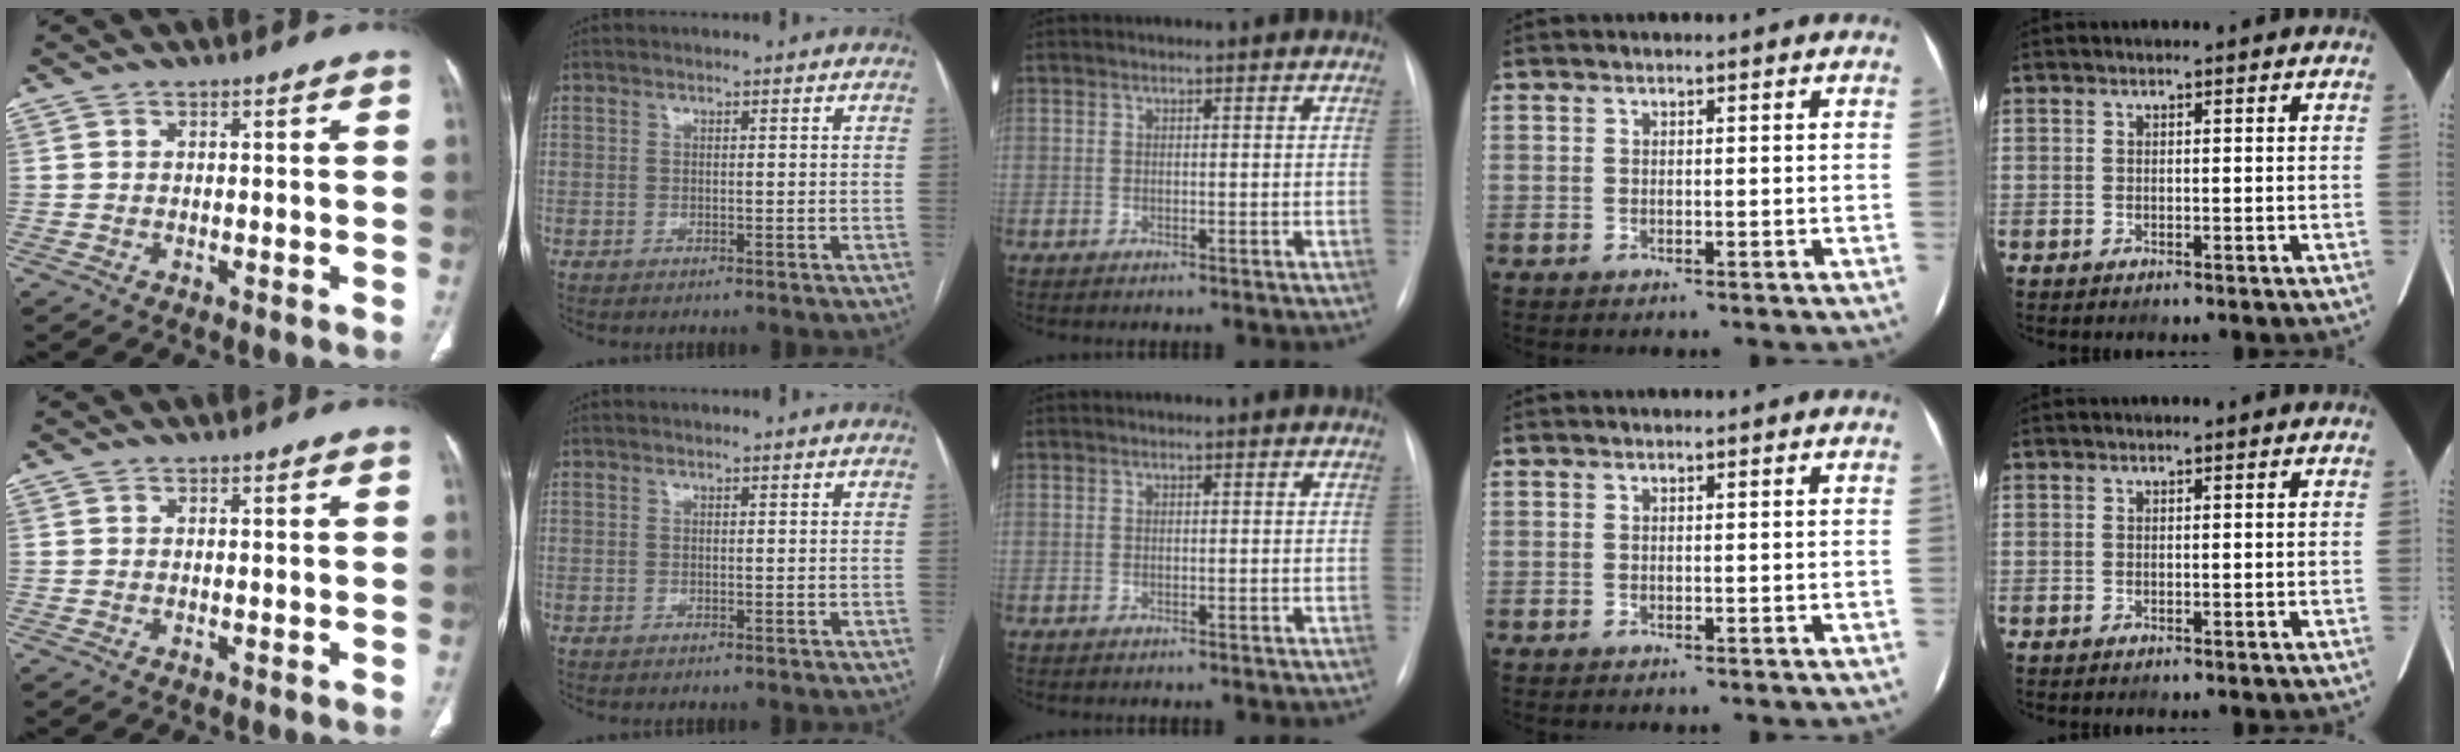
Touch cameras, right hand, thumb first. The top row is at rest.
{}